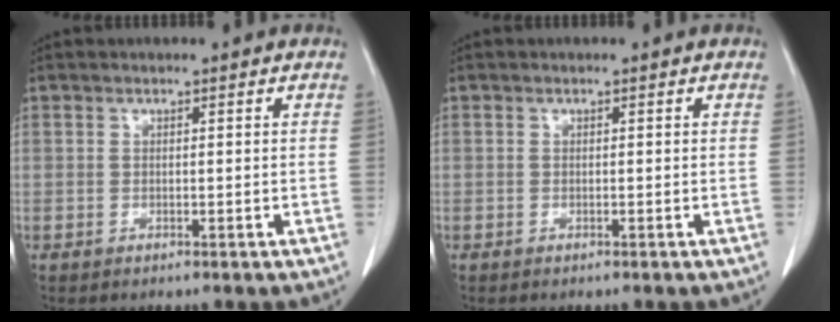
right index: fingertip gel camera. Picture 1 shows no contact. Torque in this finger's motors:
{"motor_torque": [0.11, -0.13, -0.03, -0.01]}